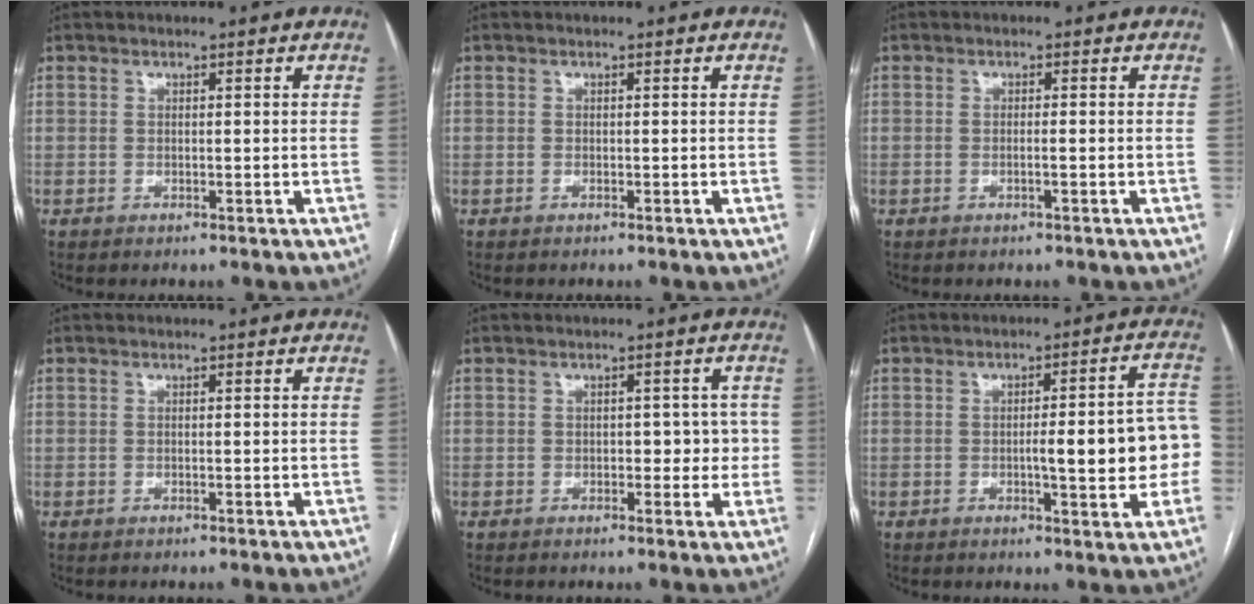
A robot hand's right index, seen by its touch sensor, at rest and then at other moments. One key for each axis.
{"total": 0.0}
{"total": 1.1, "fx": -0.5, "fy": -0.3, "fz": 1.0, "tx": -0.017, "ty": 0.000, "tz": -0.008}
{"total": 0.0}
{"total": 3.9, "fx": -0.3, "fy": 2.3, "fz": 3.1, "tx": -0.025, "ty": 0.017, "tz": -0.003}
{"total": 11.1, "fx": -1.4, "fy": 1.8, "fz": 10.9, "tx": -0.128, "ty": 0.024, "tz": -0.016}